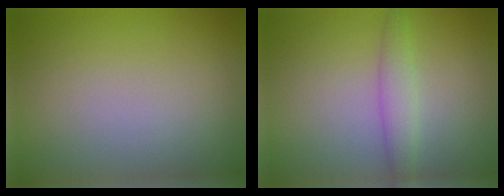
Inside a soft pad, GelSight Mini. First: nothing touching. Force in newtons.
{"total": 1.9, "press": 1.9, "slide": 0.1}